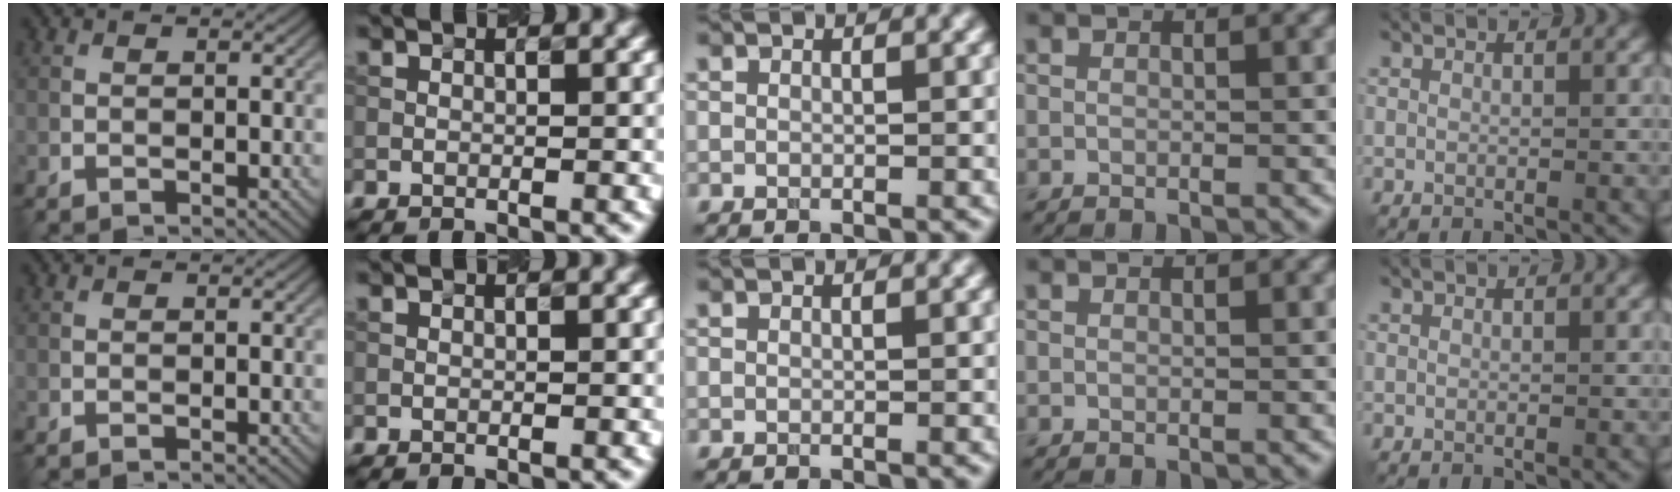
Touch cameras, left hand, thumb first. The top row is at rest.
{}